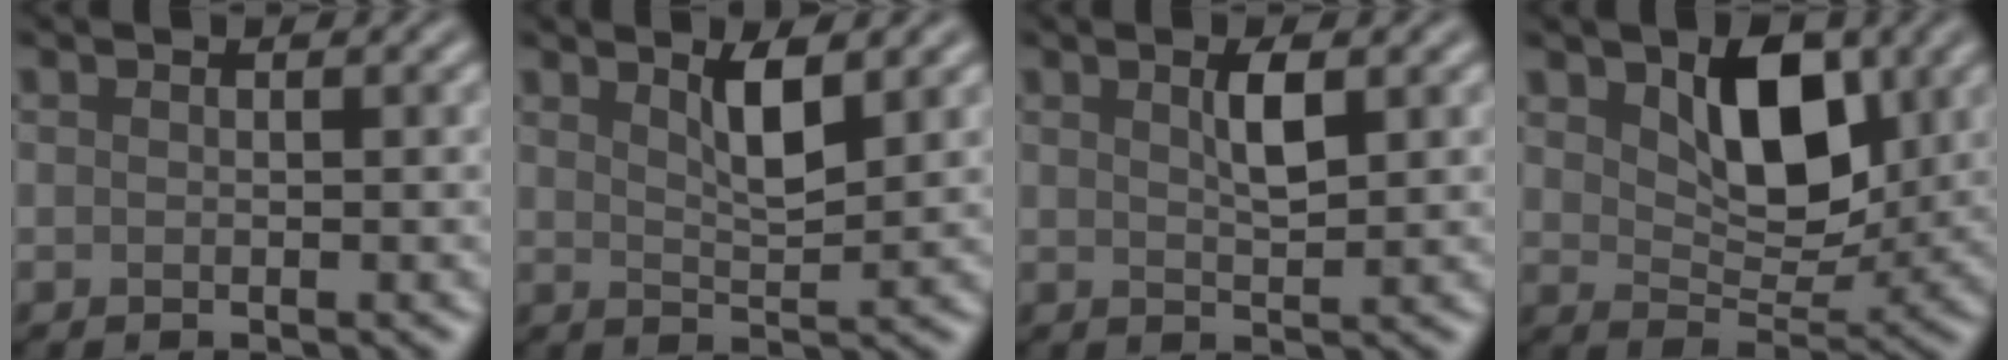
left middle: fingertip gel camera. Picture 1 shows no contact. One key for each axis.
{"total": 2.6, "fx": 1.3, "fy": 0.5, "fz": 2.3, "tx": -0.038, "ty": -0.005, "tz": 0.029}
{"total": 1.9, "fx": 0.6, "fy": 0.4, "fz": 1.8, "tx": -0.031, "ty": 0.000, "tz": 0.017}
{"total": 6.2, "fx": 2.0, "fy": 3.5, "fz": 4.6, "tx": -0.080, "ty": -0.008, "tz": 0.041}